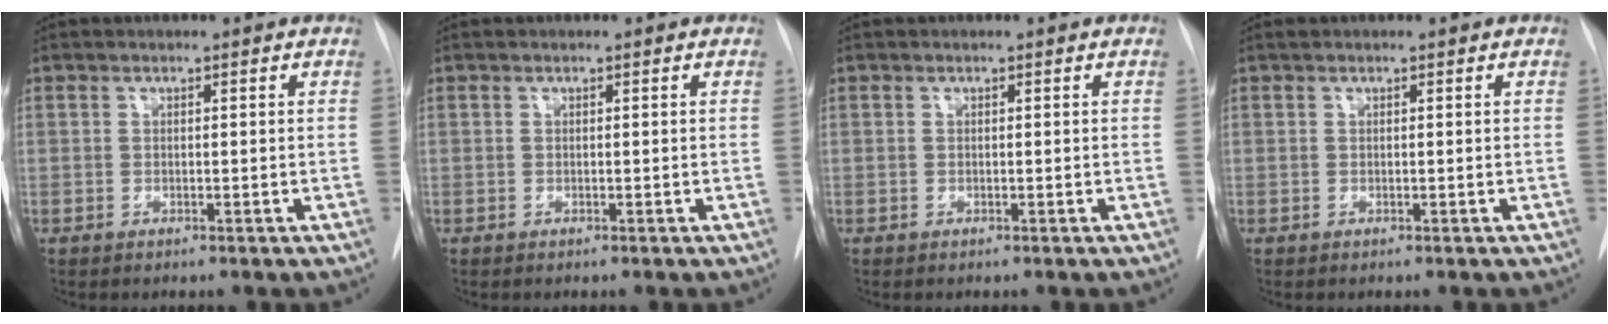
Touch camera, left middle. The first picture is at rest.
{"total": 0.0}
{"total": 0.0}
{"total": 0.0}